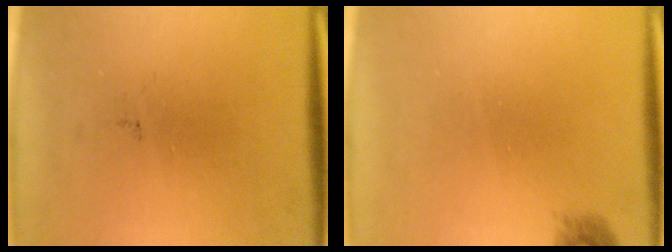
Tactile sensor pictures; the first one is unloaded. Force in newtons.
{"total": 0.9}